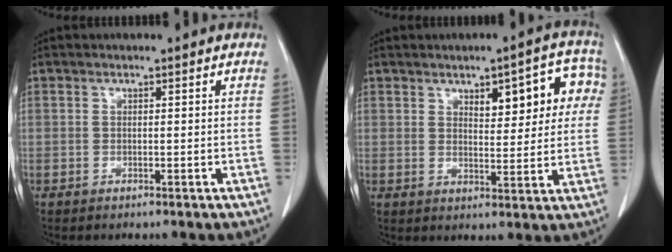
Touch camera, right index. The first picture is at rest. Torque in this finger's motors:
{"motor_torque": [0.57, 0.49, 0.19, 0.05]}